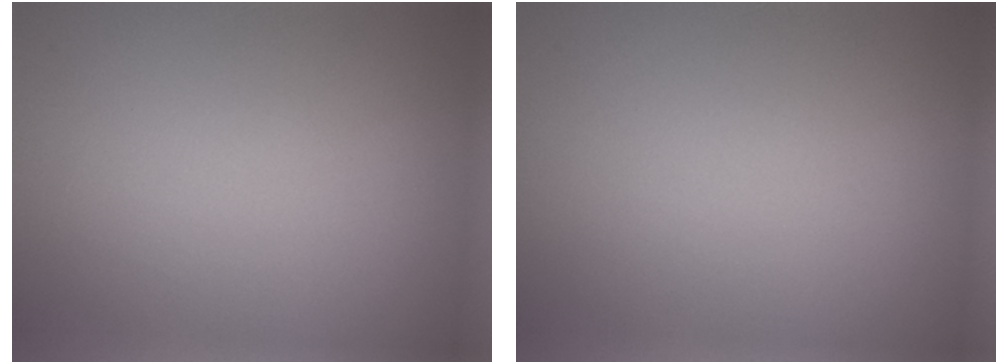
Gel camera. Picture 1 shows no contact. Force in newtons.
{"total": 0.0}